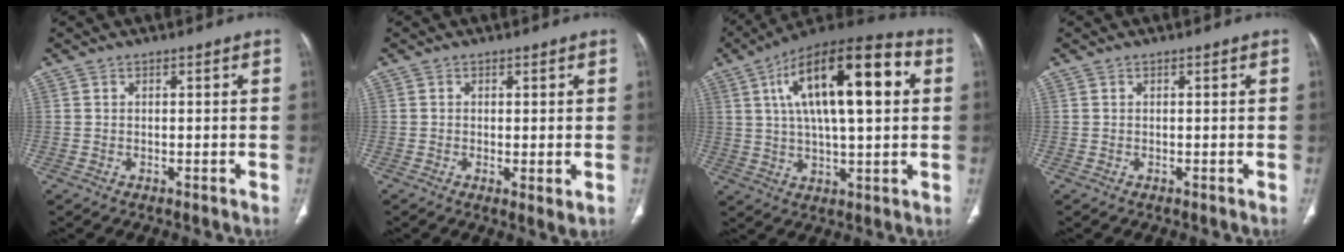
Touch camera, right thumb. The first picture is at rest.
{"total": 2.4, "force": [-0.3, 0.7, 2.3], "torque": [-0.042, -0.011, -0.007]}
{"total": 22.8, "force": [5.9, 8.3, 20.4], "torque": [-0.328, 0.016, 0.086]}
{"total": 0.0}